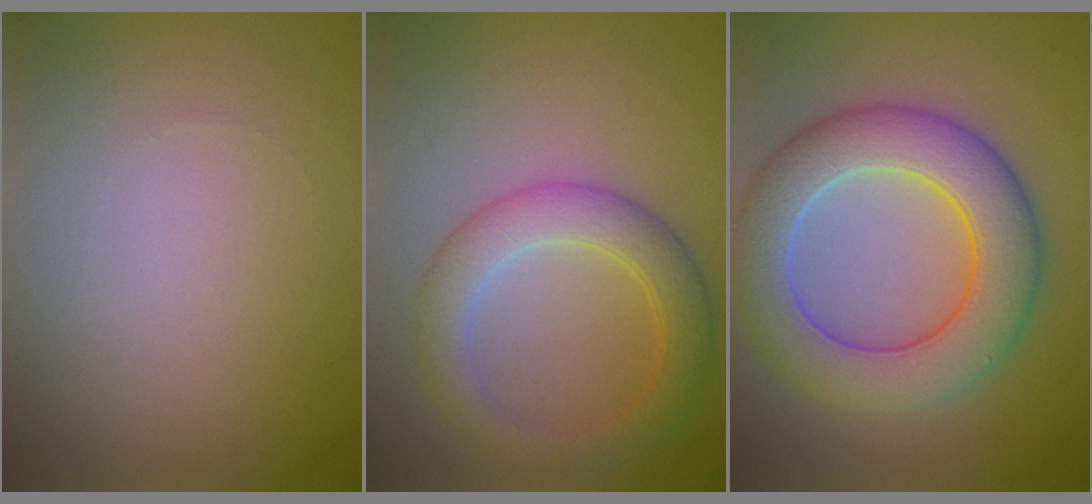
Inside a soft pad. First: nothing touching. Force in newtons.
{"total": 4.5, "press": 4.5, "slide": 0.1}
{"total": 8.4, "press": 8.4, "slide": 0.3}